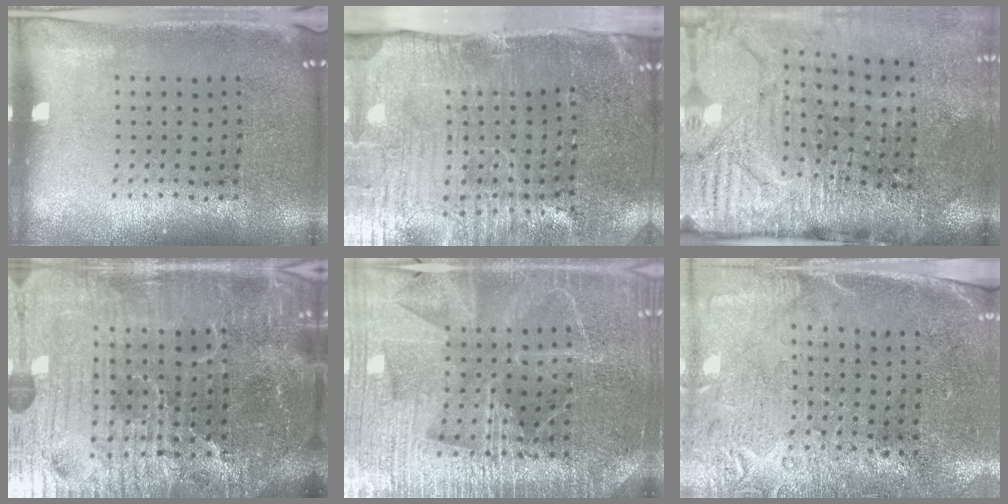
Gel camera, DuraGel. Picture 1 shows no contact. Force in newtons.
{"total": 5.1, "press": 4.3, "slide": 2.8}
{"total": 4.7, "press": 4.0, "slide": 2.5}
{"total": 7.0, "press": 6.3, "slide": 3.1}
{"total": 4.5, "press": 4.2, "slide": 1.8}
{"total": 2.7, "press": 2.3, "slide": 1.4}